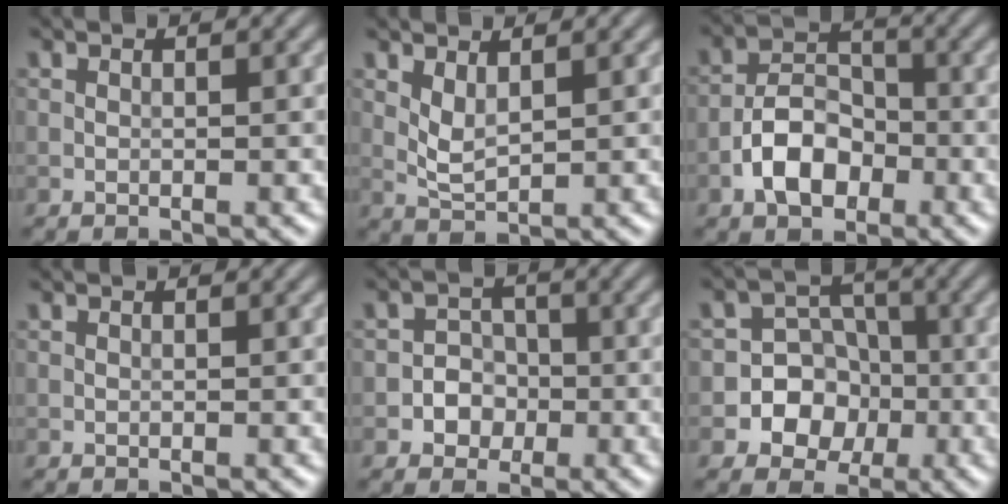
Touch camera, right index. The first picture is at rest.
{"total": 2.0, "force": [1.0, 0.8, 1.6], "torque": [-0.040, -0.003, 0.024]}
{"total": 5.0, "force": [-2.2, 3.2, 3.1], "torque": [-0.052, 0.008, -0.045]}
{"total": 0.0}
{"total": 2.7, "force": [-0.9, 2.4, 0.7], "torque": [0.012, 0.004, -0.029]}
{"total": 7.0, "force": [-2.2, 6.4, 1.7], "torque": [-0.001, 0.013, -0.063]}